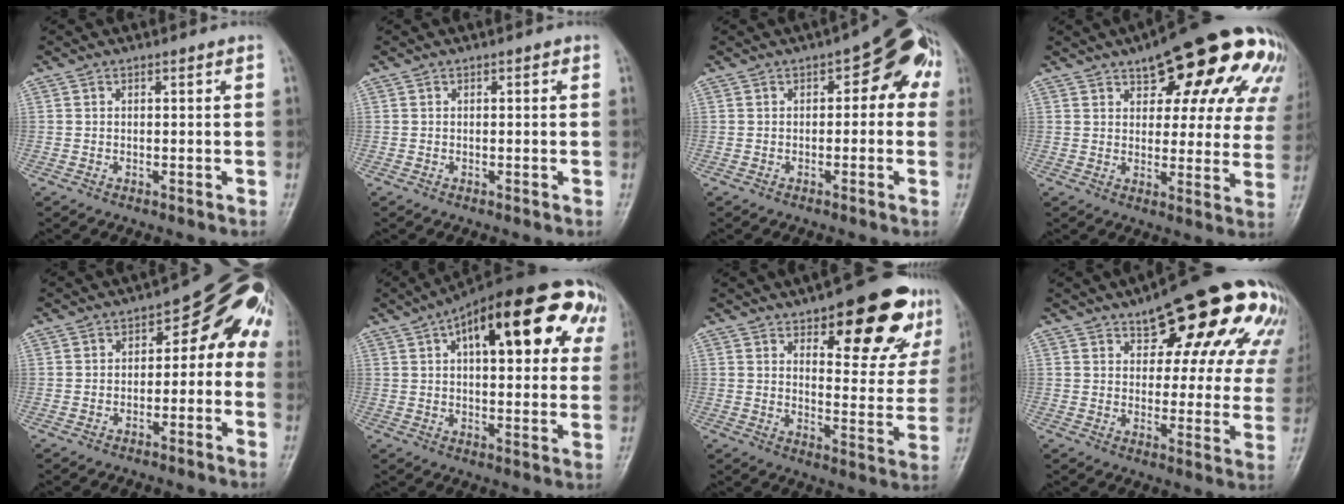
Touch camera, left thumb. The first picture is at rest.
{"total": 0.0}
{"total": 9.0, "force": [1.7, 4.8, 7.5], "torque": [-0.048, 0.026, 0.006]}
{"total": 24.0, "force": [13.0, 10.0, 17.6], "torque": [-0.193, -0.010, 0.157]}
{"total": 9.8, "force": [-1.1, 6.0, 7.7], "torque": [-0.059, 0.054, -0.023]}
{"total": 27.2, "force": [10.6, 11.6, 22.2], "torque": [-0.289, 0.031, 0.139]}
{"total": 18.9, "force": [10.7, 7.4, 13.8], "torque": [-0.133, -0.048, 0.148]}
{"total": 23.8, "force": [12.7, 10.5, 17.2], "torque": [-0.183, -0.011, 0.154]}